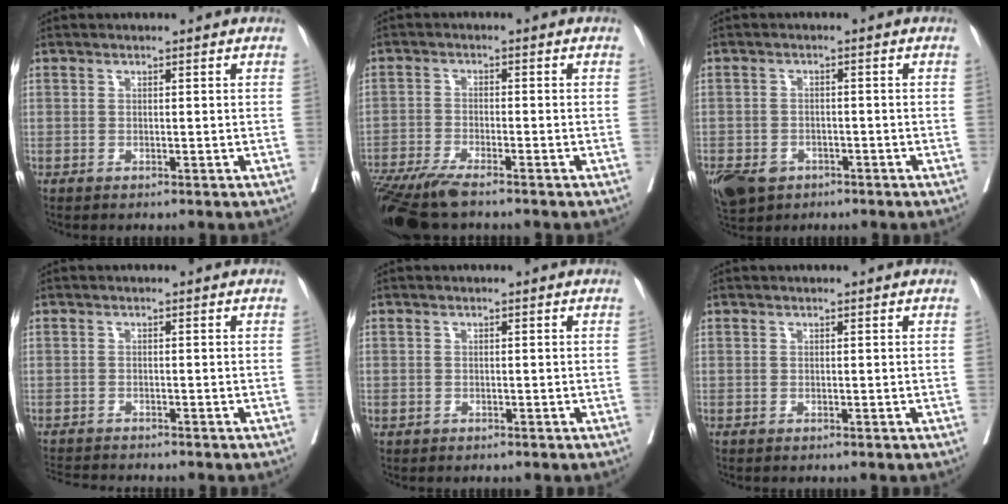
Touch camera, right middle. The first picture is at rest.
{"total": 9.9, "force": [-7.9, 1.2, 5.9], "torque": [-0.099, -0.023, -0.136]}
{"total": 10.5, "force": [-5.8, 7.4, 4.5], "torque": [-0.124, -0.010, -0.087]}
{"total": 4.6, "force": [-4.5, 0.0, 1.0], "torque": [-0.014, -0.014, -0.075]}
{"total": 0.7, "force": [-0.3, 0.6, 0.0], "torque": [-0.003, 0.004, -0.008]}
{"total": 0.0}